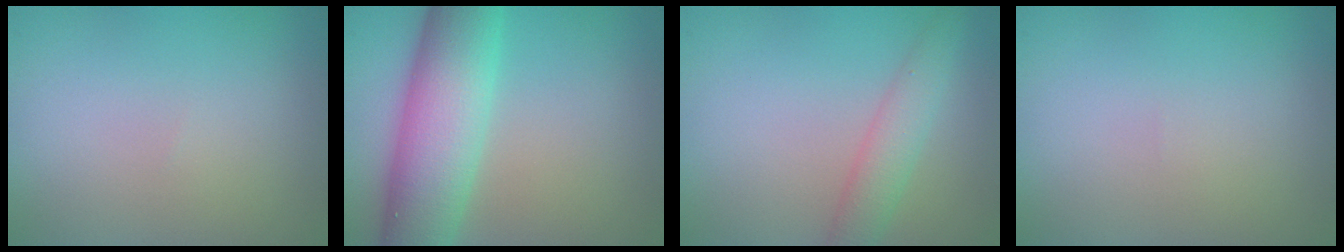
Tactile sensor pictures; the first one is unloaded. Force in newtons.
{"total": 8.6, "press": 8.6, "slide": 0.2}
{"total": 2.7, "press": 2.7, "slide": 0.2}
{"total": 0.0}